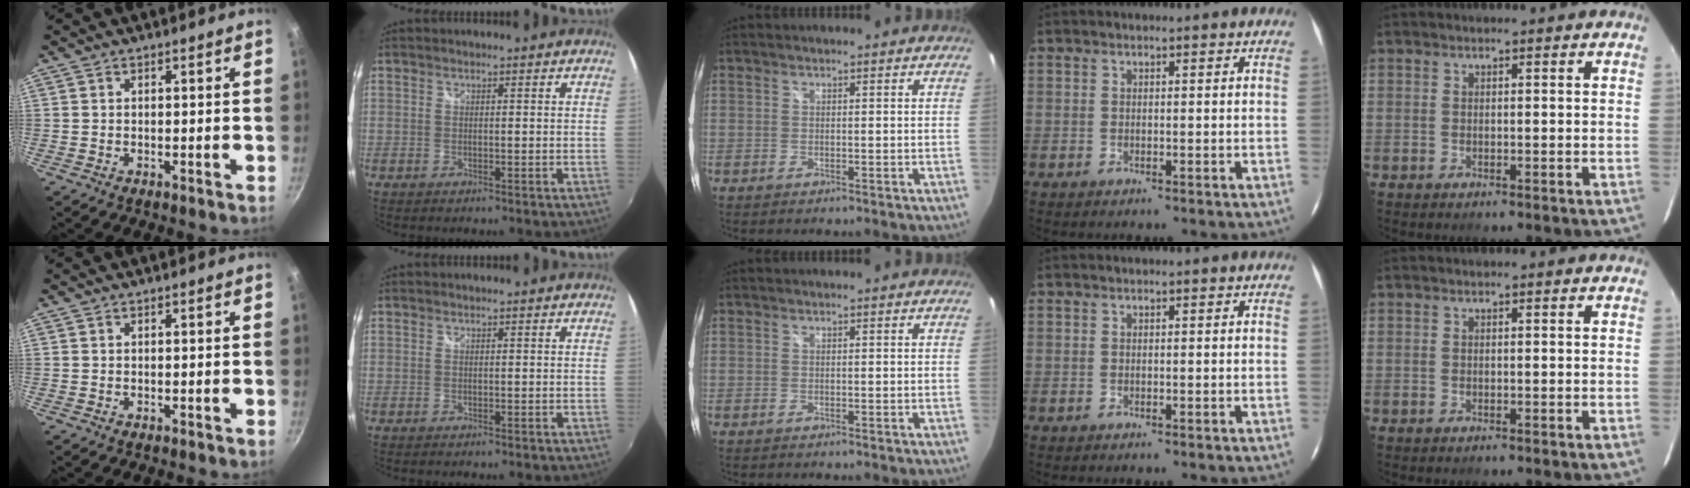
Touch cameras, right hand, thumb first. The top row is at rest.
{}